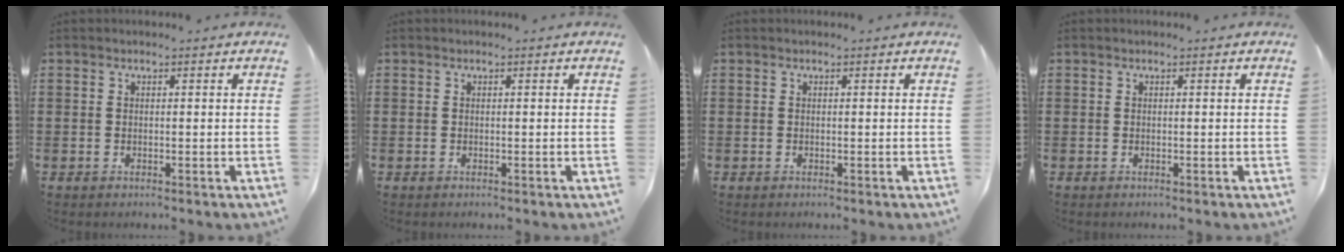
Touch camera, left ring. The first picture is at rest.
{"total": 0.0}
{"total": 0.0}
{"total": 0.0}